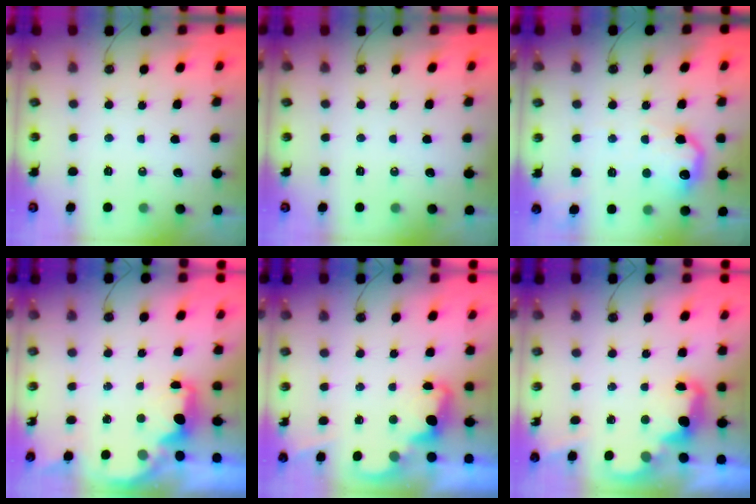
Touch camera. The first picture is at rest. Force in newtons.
{"total": 0.0}
{"total": 12.3, "press": 12.2, "slide": 0.6}
{"total": 2.2, "press": 2.1, "slide": 0.8}
{"total": 2.5, "press": 2.4, "slide": 0.5}
{"total": 3.4, "press": 3.3, "slide": 0.8}